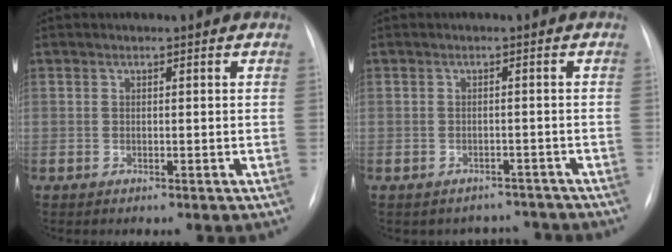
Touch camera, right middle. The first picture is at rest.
{"total": 4.5, "force": [-4.0, 1.8, -0.9], "torque": [0.016, 0.022, -0.048]}